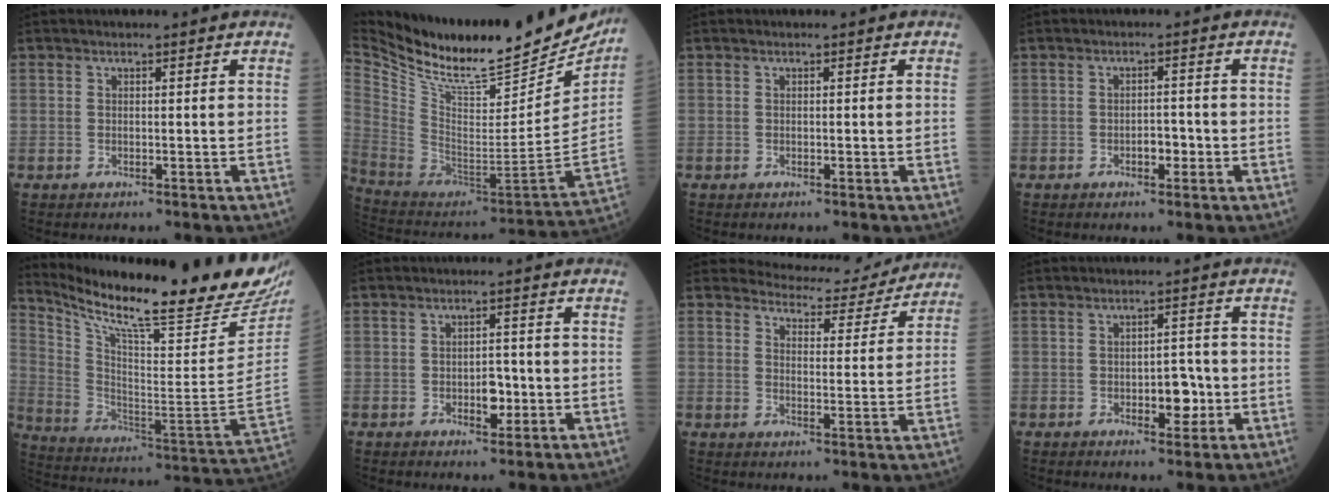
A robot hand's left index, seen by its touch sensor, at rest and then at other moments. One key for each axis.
{"total": 30.1, "fx": 25.5, "fy": 6.4, "fz": 14.6, "tx": -0.262, "ty": -0.070, "tz": 0.385}
{"total": 0.0}
{"total": 2.1, "fx": -1.1, "fy": 1.0, "fz": 1.6, "tx": -0.016, "ty": 0.002, "tz": -0.019}
{"total": 29.2, "fx": 23.8, "fy": 1.7, "fz": 16.8, "tx": -0.292, "ty": -0.089, "tz": 0.344}
{"total": 2.9, "fx": -1.0, "fy": 1.6, "fz": 2.2, "tx": -0.024, "ty": 0.001, "tz": -0.013}
{"total": 9.5, "fx": 9.3, "fy": 1.8, "fz": 0.2, "tx": 0.003, "ty": -0.012, "tz": 0.110}
{"total": 4.1, "fx": -1.3, "fy": 2.0, "fz": 3.3, "tx": -0.037, "ty": 0.001, "tz": -0.018}